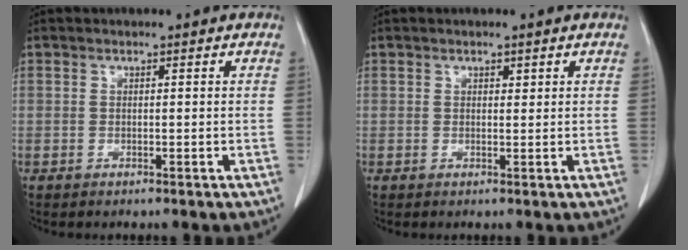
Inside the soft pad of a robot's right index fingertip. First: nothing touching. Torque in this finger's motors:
{"motor_torque": [-0.07, -0.08, -0.09, -0.01]}